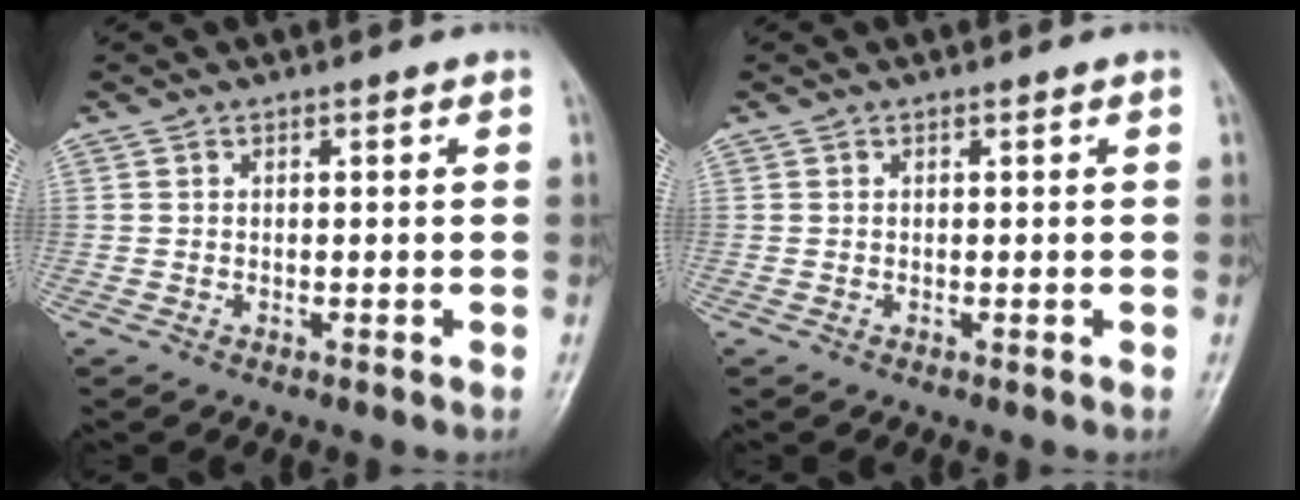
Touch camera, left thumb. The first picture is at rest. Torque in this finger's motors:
{"motor_torque": [-0.05, 0.07, -0.02, -0.11, 0.00]}